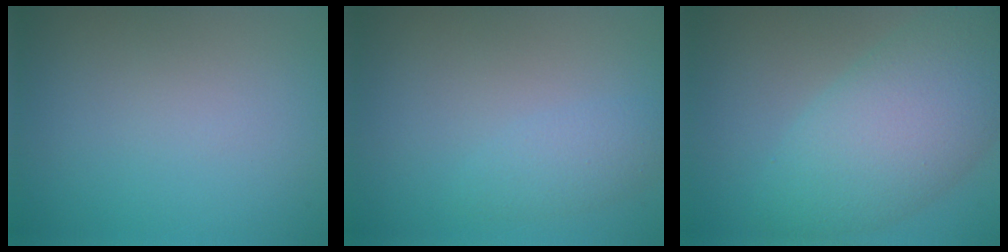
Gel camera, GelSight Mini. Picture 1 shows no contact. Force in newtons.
{"total": 1.7, "press": 1.7, "slide": 0.1}
{"total": 8.1, "press": 8.1, "slide": 0.1}